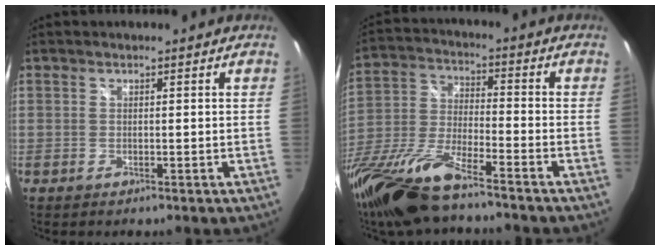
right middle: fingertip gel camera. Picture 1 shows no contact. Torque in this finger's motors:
{"motor_torque": [1.24, -0.90, 0.69, 0.21]}